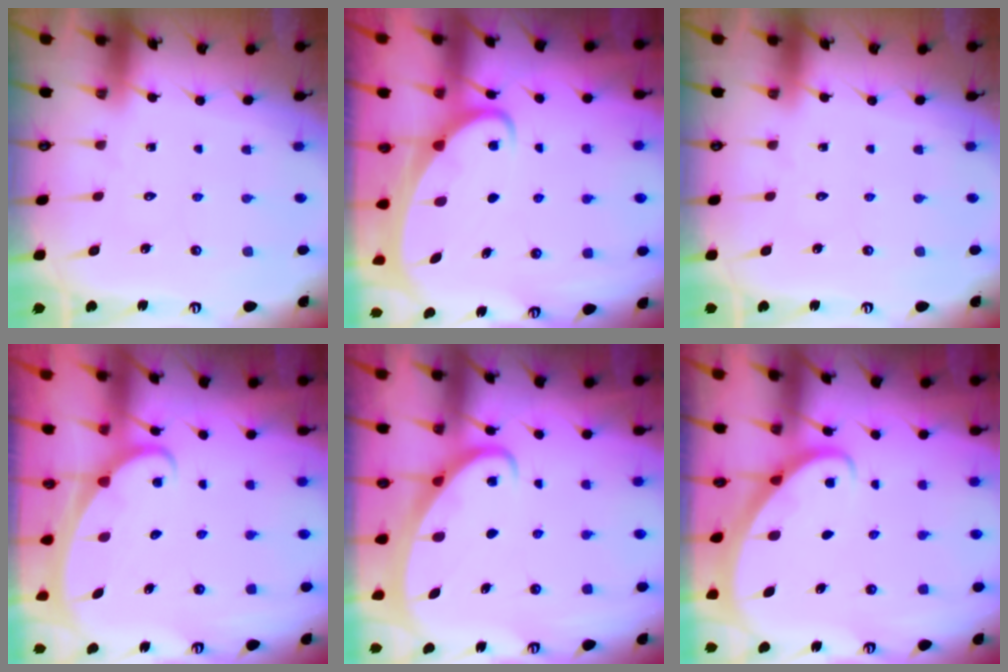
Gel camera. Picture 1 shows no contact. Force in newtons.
{"total": 2.8, "press": 2.7, "slide": 0.3}
{"total": 0.0}
{"total": 2.0, "press": 2.0, "slide": 0.1}
{"total": 2.4, "press": 2.4, "slide": 0.4}
{"total": 2.9, "press": 2.9, "slide": 0.2}